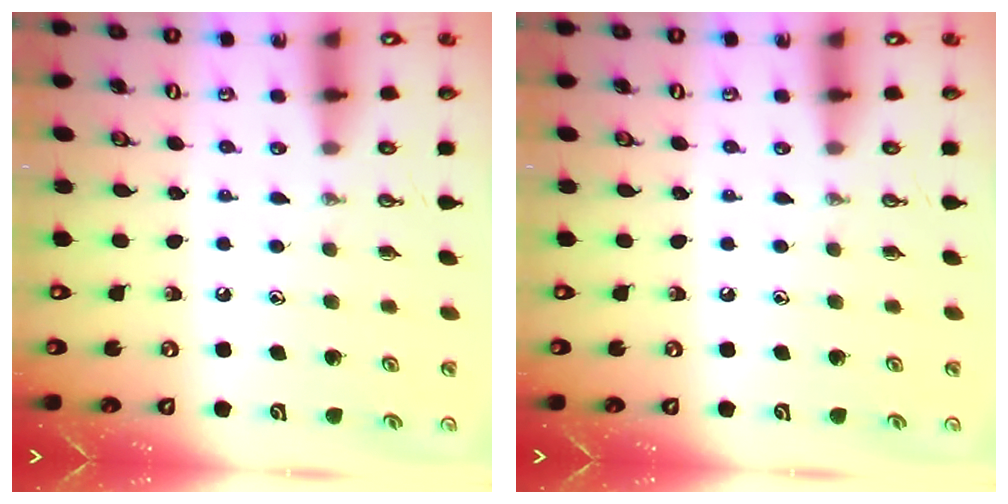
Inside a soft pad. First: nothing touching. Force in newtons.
{"total": 0.0}